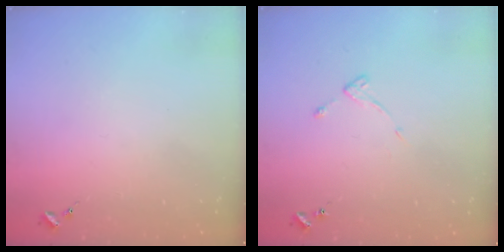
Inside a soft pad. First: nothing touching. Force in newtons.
{"total": 4.1, "press": 4.1, "slide": 0.5}